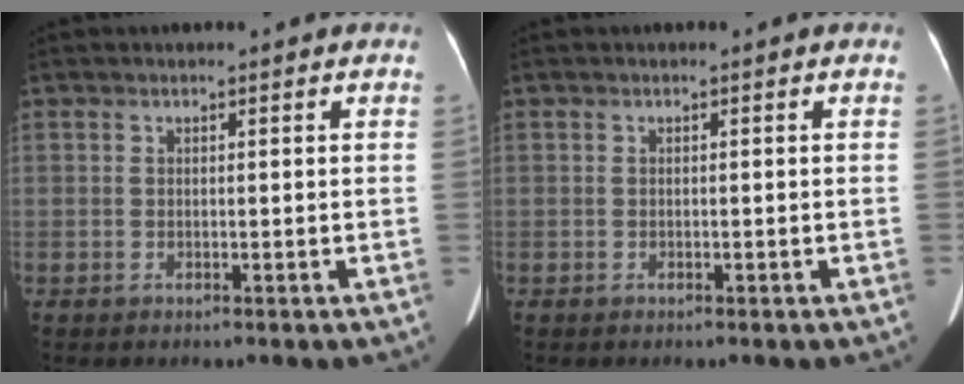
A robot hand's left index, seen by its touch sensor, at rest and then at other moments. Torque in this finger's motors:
{"motor_torque": [-0.12, -0.07, -0.01, -0.01]}